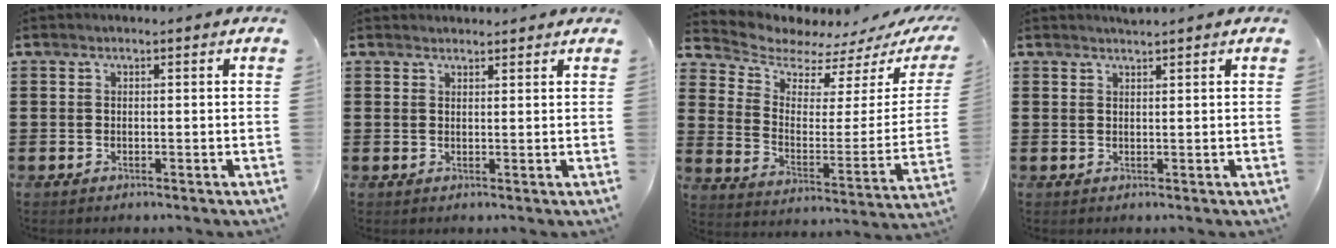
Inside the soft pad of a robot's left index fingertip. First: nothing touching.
{"total": 1.5, "force": [1.5, 0.2, 0.0], "torque": [-0.003, 0.001, 0.029]}
{"total": 5.3, "force": [5.0, 1.8, 0.4], "torque": [-0.047, -0.045, 0.085]}
{"total": 1.2, "force": [1.2, -0.2, 0.2], "torque": [-0.005, -0.002, 0.023]}